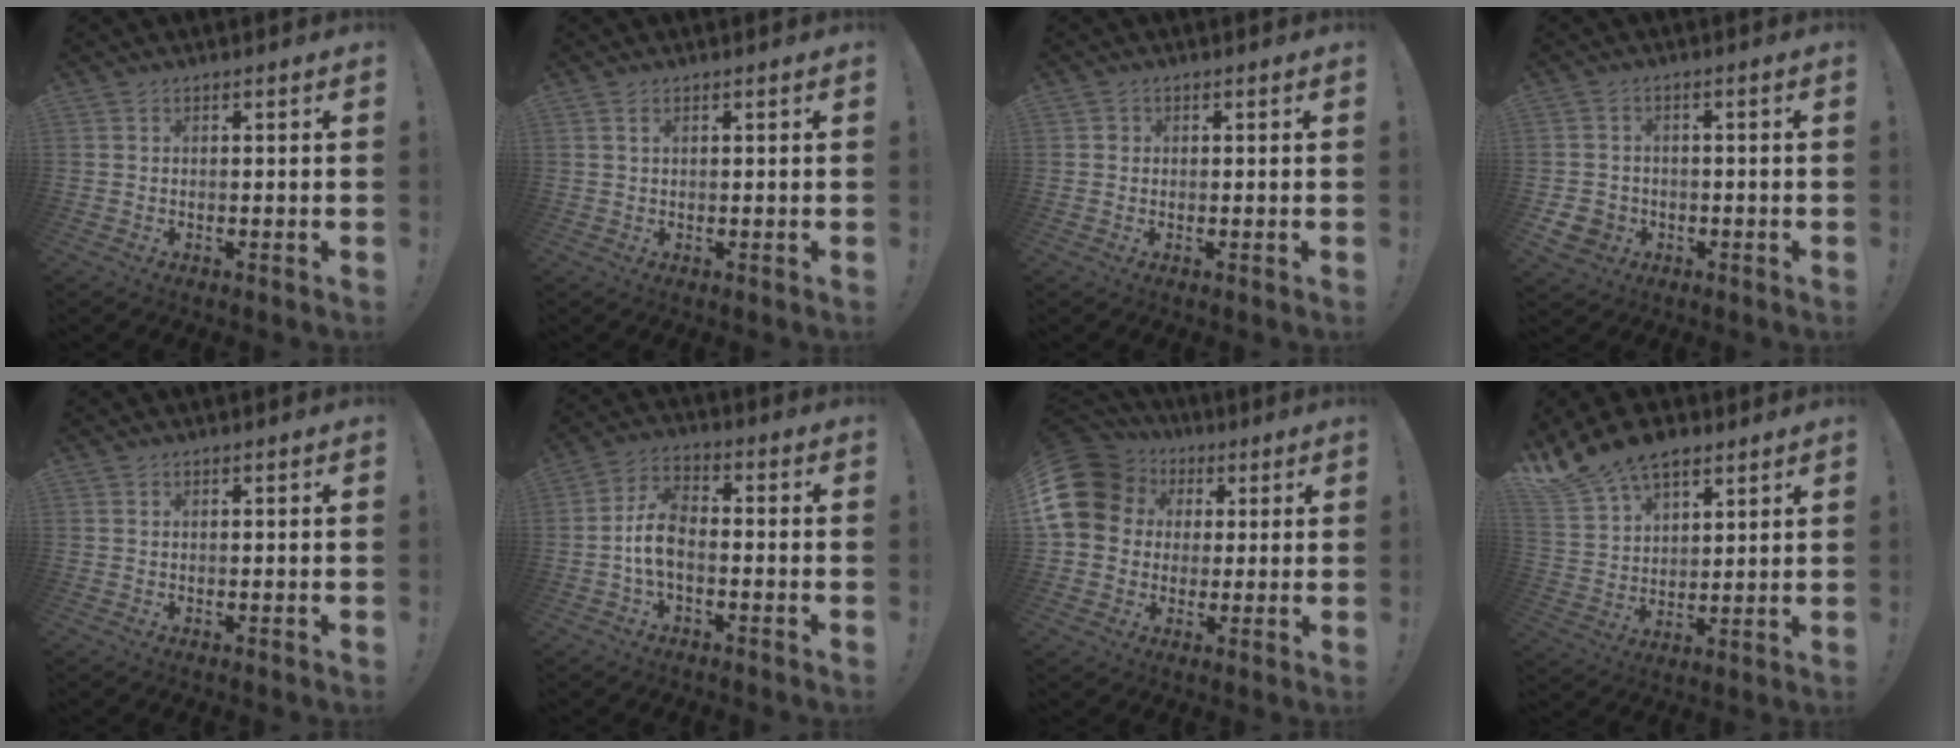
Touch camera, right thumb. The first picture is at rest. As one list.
[{"total": 1.1, "force": [0.7, 0.3, 0.8], "torque": [-0.011, -0.001, 0.011]}, {"total": 0.9, "force": [0.2, 0.9, 0.2], "torque": [0.003, 0.001, 0.002]}, {"total": 5.5, "force": [-2.2, 4.7, 1.9], "torque": [-0.045, 0.014, -0.038]}, {"total": 0.0}, {"total": 8.8, "force": [-1.9, 4.9, 7.0], "torque": [-0.155, 0.007, -0.033]}, {"total": 15.8, "force": [3.9, 13.1, 7.8], "torque": [-0.156, -0.004, 0.080]}, {"total": 13.5, "force": [10.2, 7.2, 5.2], "torque": [-0.106, -0.064, 0.196]}]